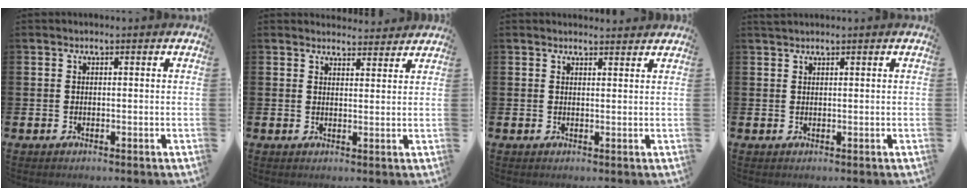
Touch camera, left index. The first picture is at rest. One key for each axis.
{"total": 3.0, "fx": 2.9, "fy": 0.5, "fz": -0.2, "tx": 0.014, "ty": -0.021, "tz": 0.050}
{"total": 1.6, "fx": 1.6, "fy": 0.2, "fz": -0.1, "tx": 0.014, "ty": -0.010, "tz": 0.026}
{"total": 1.1, "fx": 1.0, "fy": 0.1, "fz": 0.2, "tx": 0.004, "ty": -0.001, "tz": 0.017}